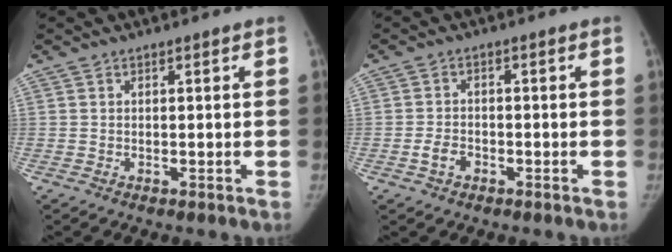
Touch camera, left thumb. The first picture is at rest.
{"total": 2.9, "force": [-1.5, 2.0, 1.6], "torque": [-0.027, 0.014, -0.026]}